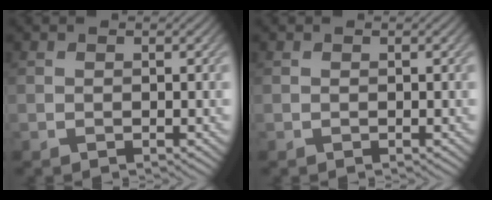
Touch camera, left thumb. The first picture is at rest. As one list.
[{"total": 0.0}]